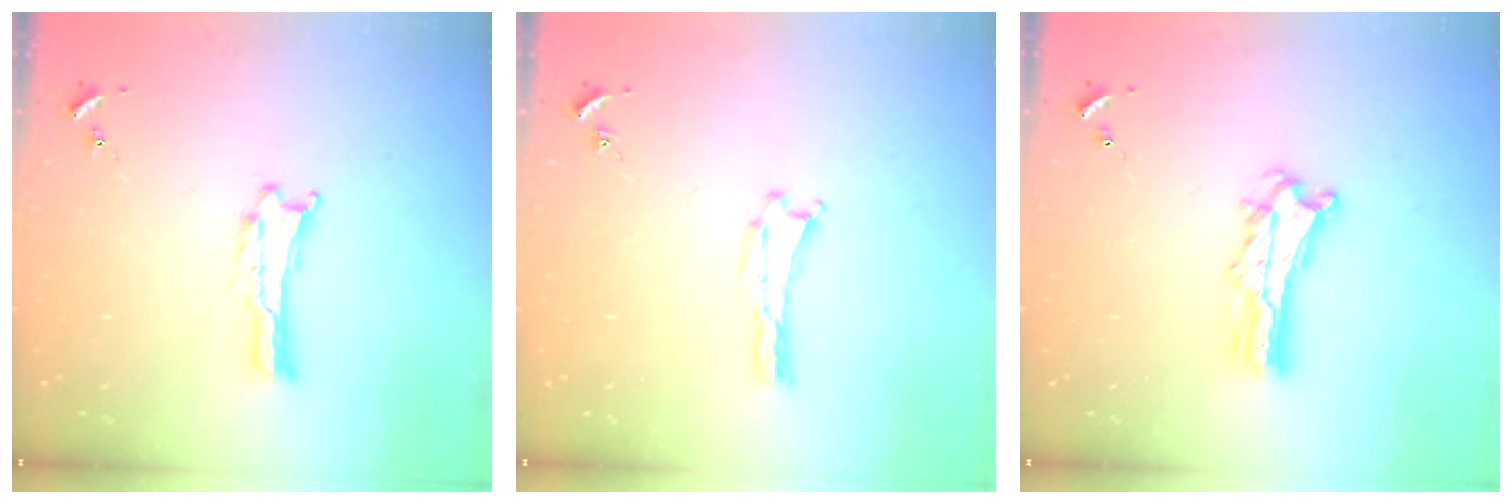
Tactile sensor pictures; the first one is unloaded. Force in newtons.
{"total": 0.0}
{"total": 4.3, "press": 4.3, "slide": 0.4}